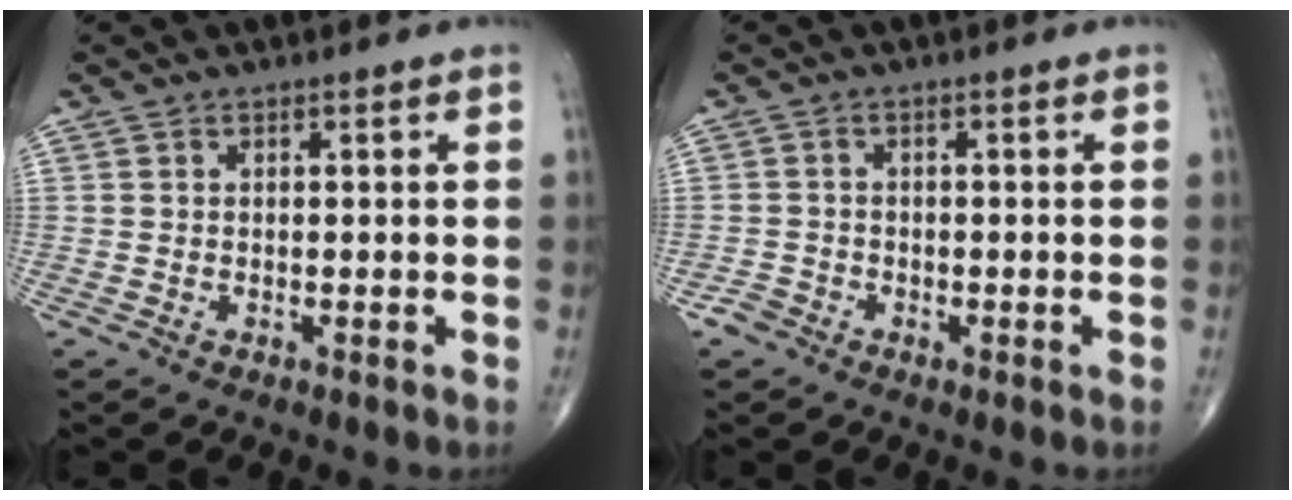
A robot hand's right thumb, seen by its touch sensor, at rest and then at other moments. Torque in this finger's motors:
{"motor_torque": [1.20, 0.98, 0.08, -0.49, 0.01]}